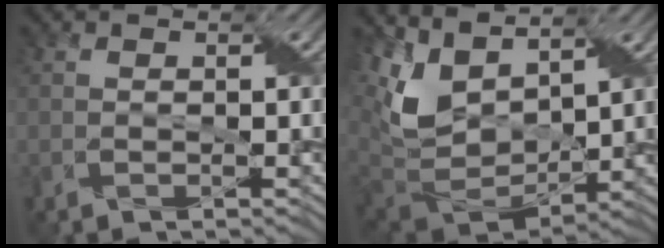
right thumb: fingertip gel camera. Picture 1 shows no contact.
{"total": 11.2, "force": [4.6, 6.6, 7.9], "torque": [-0.208, 0.007, 0.089]}